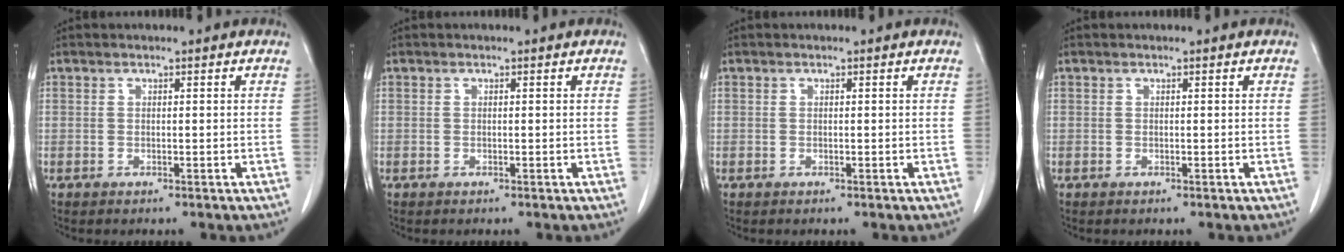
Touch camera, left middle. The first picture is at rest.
{"total": 0.0}
{"total": 0.0}
{"total": 0.0}